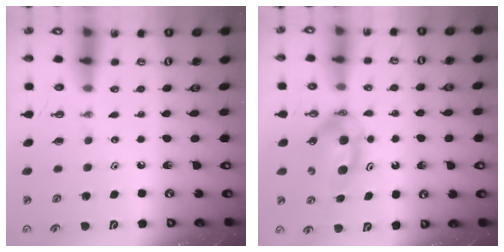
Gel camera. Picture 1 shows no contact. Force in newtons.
{"total": 6.0, "press": 5.8, "slide": 1.5}